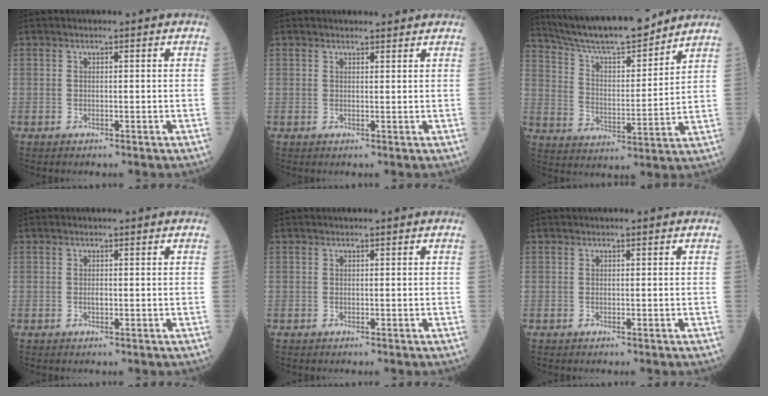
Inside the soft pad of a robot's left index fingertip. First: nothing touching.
{"total": 2.0, "force": [1.9, 0.5, 0.3], "torque": [-0.011, 0.003, 0.023]}
{"total": 16.1, "force": [14.6, 1.8, 6.6], "torque": [-0.123, 0.000, 0.247]}
{"total": 0.6, "force": [-0.4, 0.2, 0.4], "torque": [-0.010, -0.004, -0.007]}
{"total": 0.0}
{"total": 0.0}